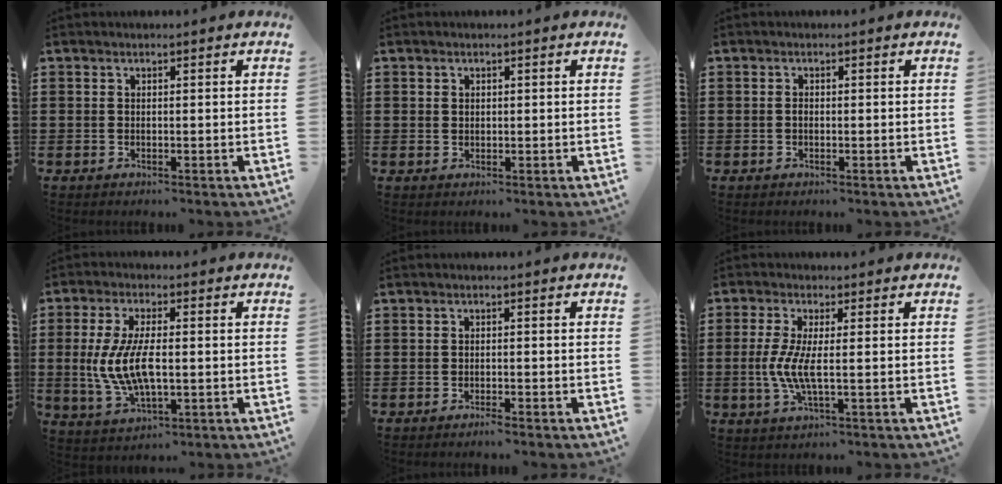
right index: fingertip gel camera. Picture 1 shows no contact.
{"total": 0.8, "force": [0.4, 0.7, 0.3], "torque": [-0.007, 0.003, 0.008]}
{"total": 0.7, "force": [-0.2, 0.4, 0.5], "torque": [-0.013, -0.001, -0.004]}
{"total": 8.9, "force": [-0.5, 3.6, 8.1], "torque": [-0.186, -0.009, -0.017]}
{"total": 1.1, "force": [-1.0, 0.0, 0.6], "torque": [-0.012, -0.004, -0.018]}
{"total": 5.5, "force": [-0.5, 1.0, 5.3], "torque": [-0.126, -0.012, -0.019]}